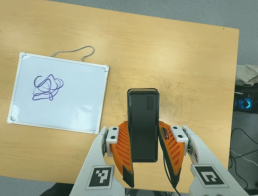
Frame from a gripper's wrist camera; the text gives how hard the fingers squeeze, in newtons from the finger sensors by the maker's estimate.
{"total": 3.9, "left": 2.7, "right": 5.2}